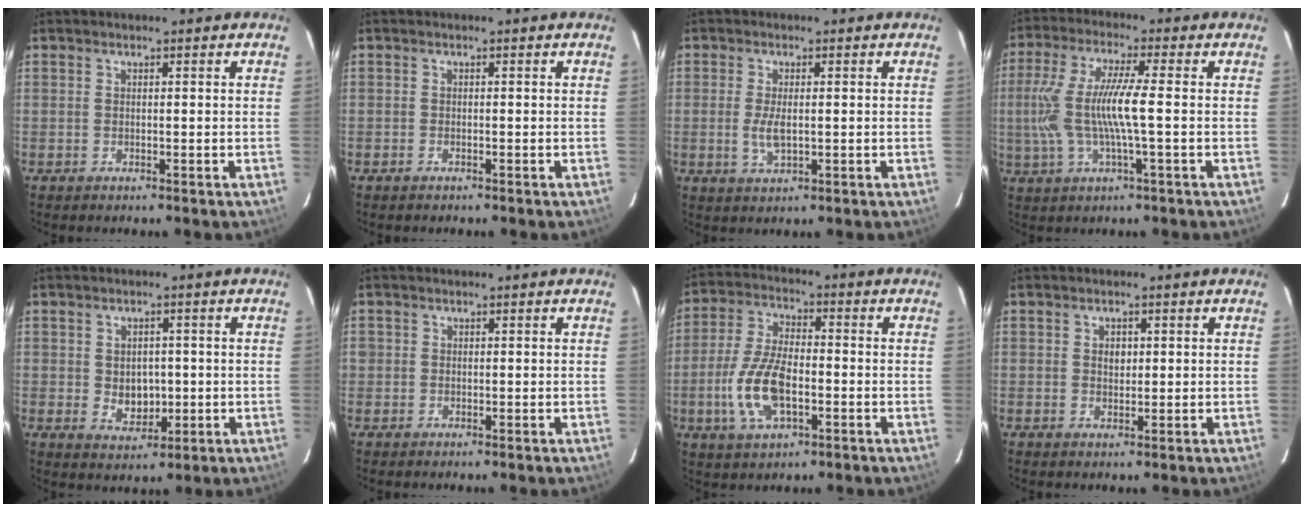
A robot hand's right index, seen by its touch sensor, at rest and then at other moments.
{"total": 0.8, "force": [-0.7, 0.4, 0.1], "torque": [-0.003, 0.001, -0.013]}
{"total": 3.9, "force": [-0.5, 1.6, 3.6], "torque": [-0.073, -0.006, -0.008]}
{"total": 11.1, "force": [-0.9, 1.0, 11.0], "torque": [-0.222, -0.001, -0.014]}
{"total": 5.2, "force": [-0.4, 4.2, 3.1], "torque": [-0.052, -0.002, 0.005]}
{"total": 0.9, "force": [-0.2, 0.9, -0.1], "torque": [0.002, -0.001, -0.003]}
{"total": 12.0, "force": [-3.4, 5.7, 10.0], "torque": [-0.215, 0.000, -0.061]}
{"total": 1.8, "force": [0.3, 1.5, 1.0], "torque": [-0.014, 0.005, 0.005]}